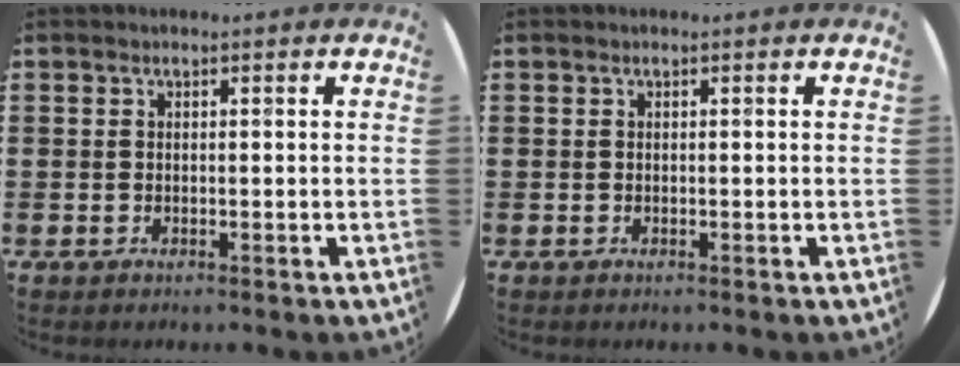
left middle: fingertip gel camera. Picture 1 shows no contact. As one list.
[{"total": 0.0}]